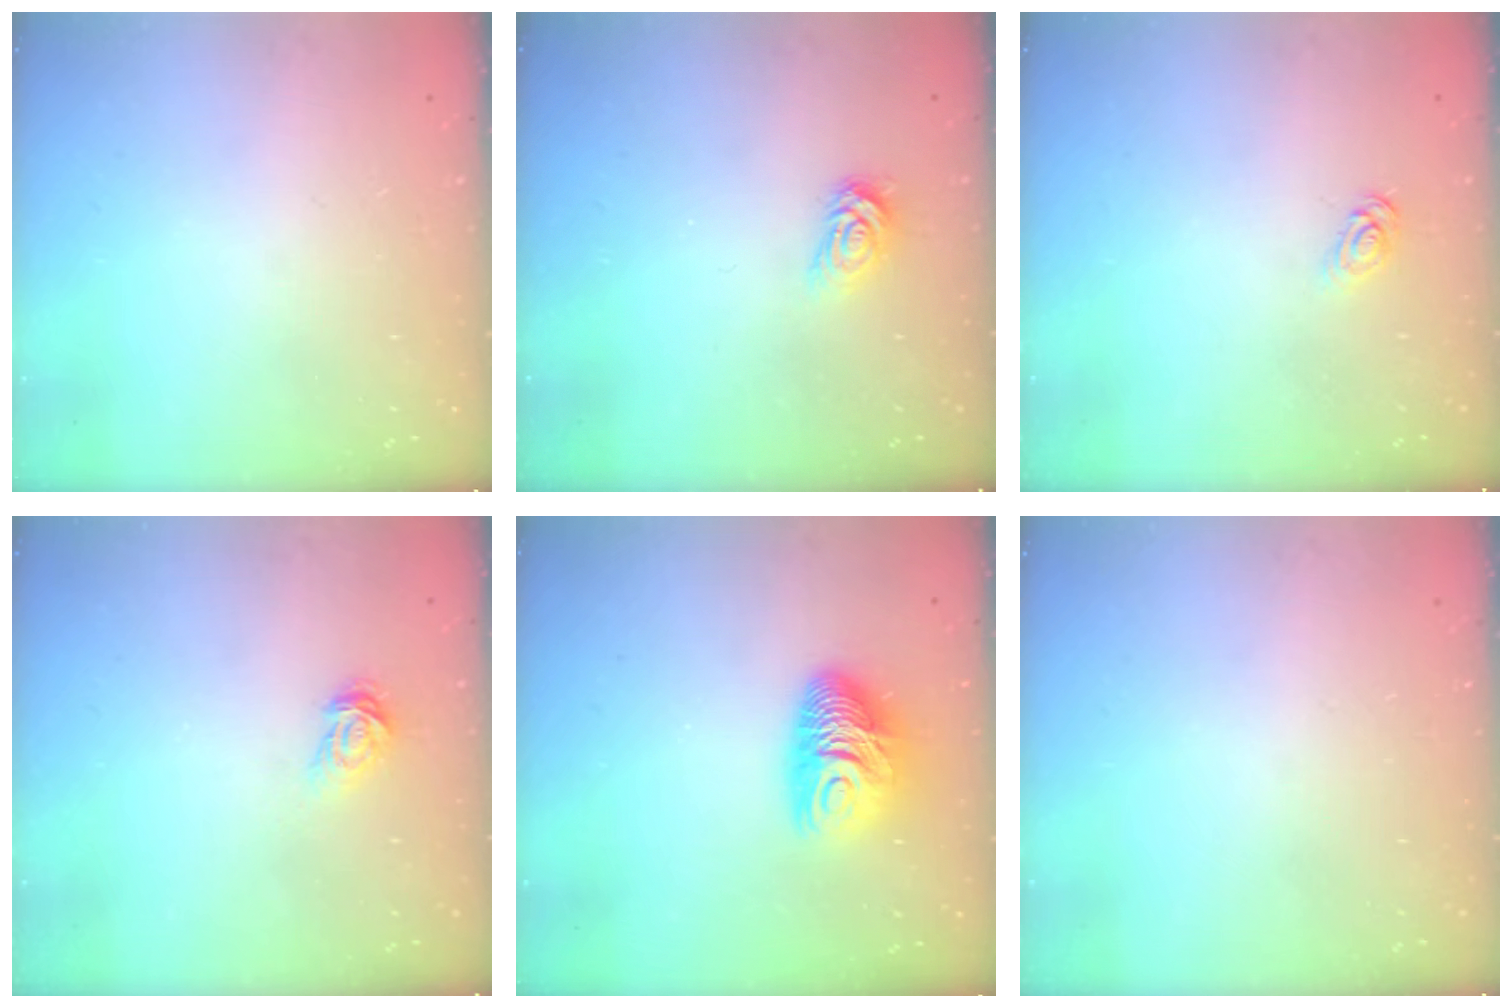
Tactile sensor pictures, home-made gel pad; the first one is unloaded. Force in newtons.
{"total": 3.9, "press": 3.9, "slide": 0.5}
{"total": 3.0, "press": 3.0, "slide": 0.2}
{"total": 3.5, "press": 3.5, "slide": 0.1}
{"total": 10.7, "press": 10.6, "slide": 0.7}
{"total": 0.0}